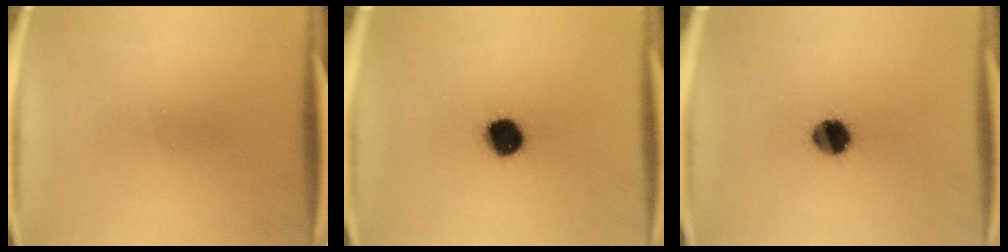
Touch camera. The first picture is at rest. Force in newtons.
{"total": 9.5}
{"total": 7.9}